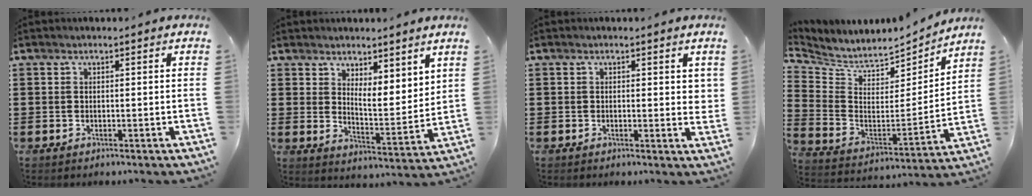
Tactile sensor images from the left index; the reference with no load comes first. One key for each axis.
{"total": 4.8, "fx": 4.3, "fy": 1.8, "fz": 1.0, "tx": -0.024, "ty": -0.029, "tz": 0.073}
{"total": 1.4, "fx": 0.4, "fy": 0.6, "fz": 1.1, "tx": -0.016, "ty": 0.002, "tz": 0.005}
{"total": 5.4, "fx": 5.2, "fy": 1.5, "fz": 0.3, "tx": -0.045, "ty": -0.051, "tz": 0.087}